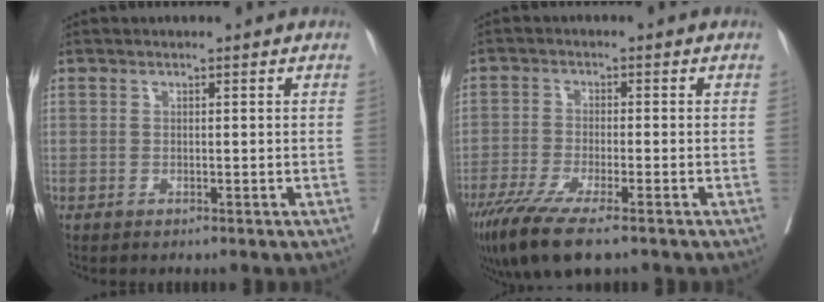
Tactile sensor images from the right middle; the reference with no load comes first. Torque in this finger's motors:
{"motor_torque": [1.12, -1.02, 0.22, 0.10]}